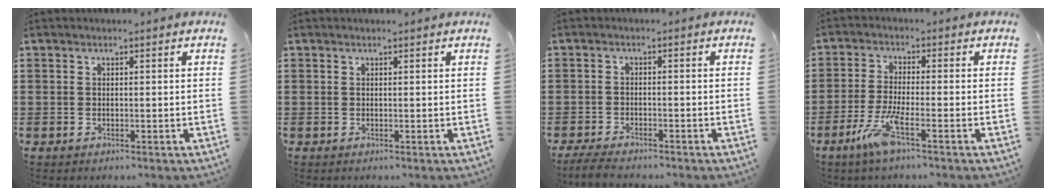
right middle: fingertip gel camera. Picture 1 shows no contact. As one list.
[{"total": 0.0}, {"total": 3.0, "force": [-2.9, 0.4, 0.9], "torque": [-0.030, -0.004, -0.063]}, {"total": 6.3, "force": [-3.3, 0.7, 5.3], "torque": [-0.120, -0.015, -0.064]}]